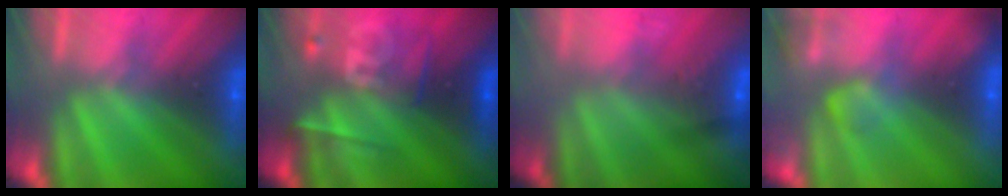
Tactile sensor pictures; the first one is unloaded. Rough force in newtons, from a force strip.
{"total": 2.3}
{"total": 2.9}
{"total": 2.4}